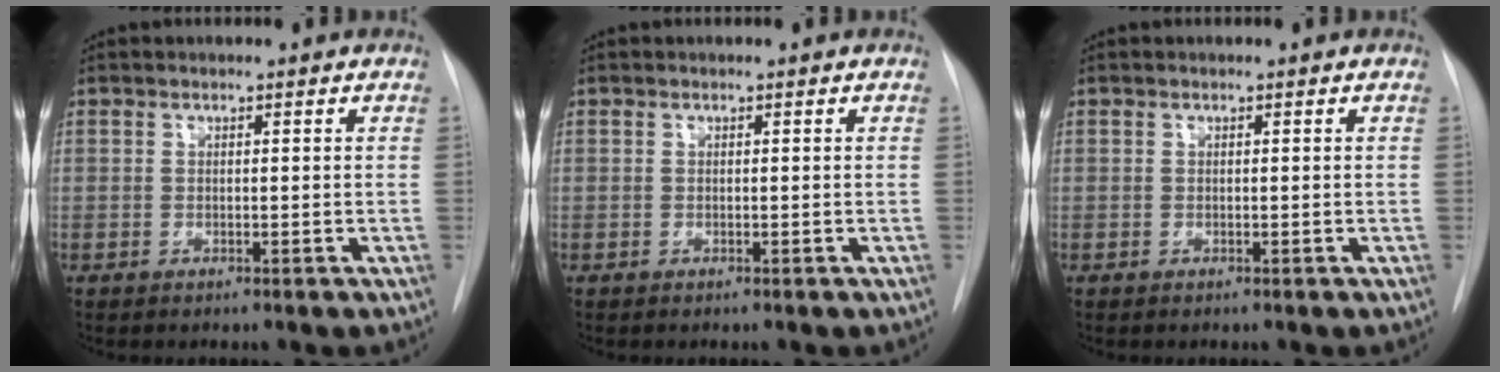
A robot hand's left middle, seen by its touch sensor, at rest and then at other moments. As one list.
[{"total": 0.0}, {"total": 0.0}]